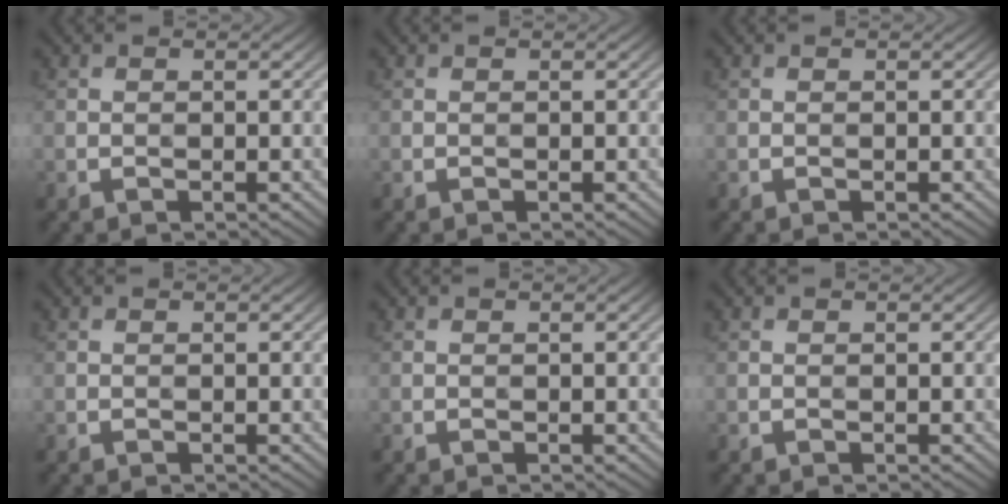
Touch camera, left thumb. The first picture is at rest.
{"total": 0.0}
{"total": 0.0}
{"total": 0.0}
{"total": 0.0}
{"total": 0.0}